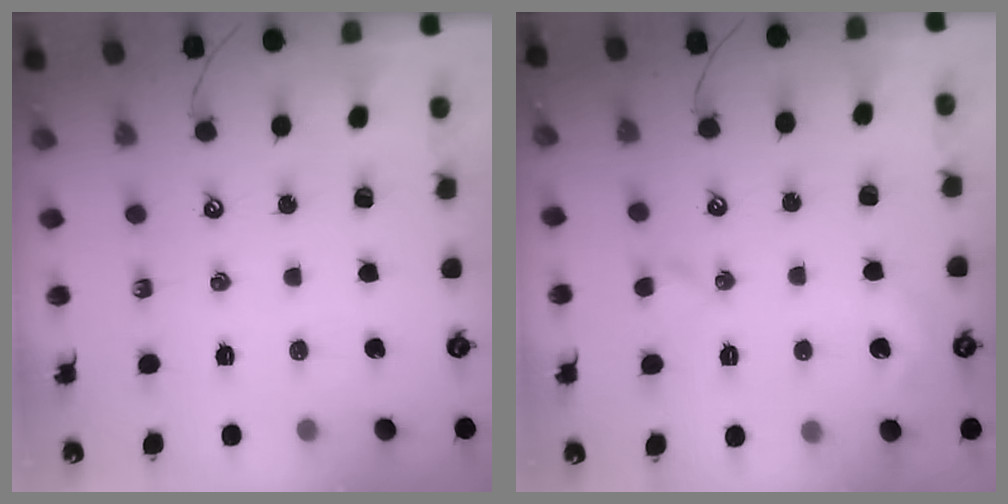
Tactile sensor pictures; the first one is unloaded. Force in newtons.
{"total": 2.1, "press": 2.0, "slide": 0.6}